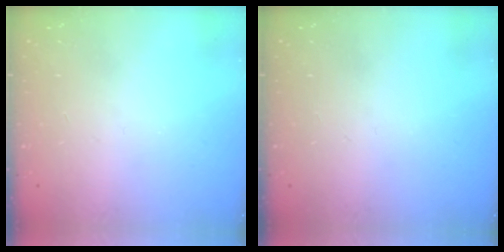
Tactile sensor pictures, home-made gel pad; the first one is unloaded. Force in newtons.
{"total": 0.0}